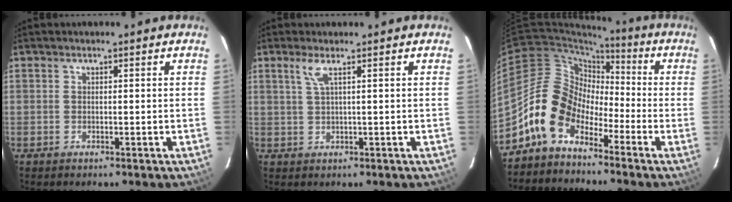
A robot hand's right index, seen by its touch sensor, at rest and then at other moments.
{"total": 2.3, "force": [1.1, -0.4, 2.0], "torque": [-0.040, -0.001, 0.025]}
{"total": 11.2, "force": [-6.3, 7.6, 5.4], "torque": [-0.103, 0.029, -0.129]}